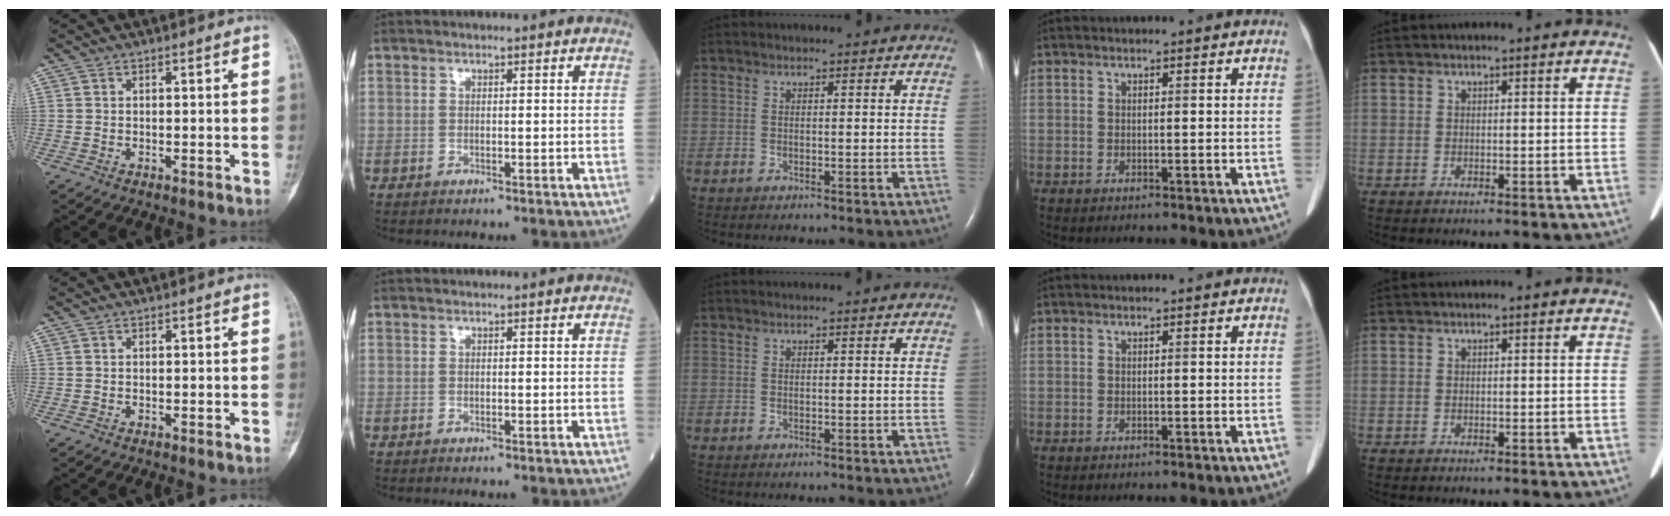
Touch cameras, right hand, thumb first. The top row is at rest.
{}